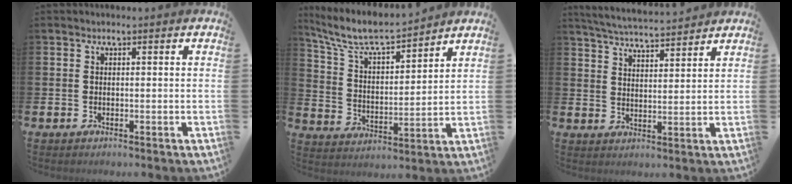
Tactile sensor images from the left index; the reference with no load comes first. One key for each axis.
{"total": 8.1, "fx": 7.5, "fy": 1.3, "fz": 2.9, "tx": -0.092, "ty": -0.046, "tz": 0.131}
{"total": 5.1, "fx": 5.1, "fy": 0.3, "fz": 0.6, "tx": -0.033, "ty": -0.029, "tz": 0.092}